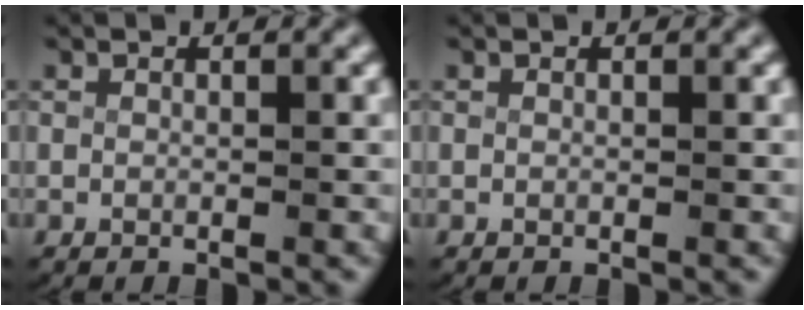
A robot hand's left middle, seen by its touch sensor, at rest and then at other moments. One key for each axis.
{"total": 0.0}